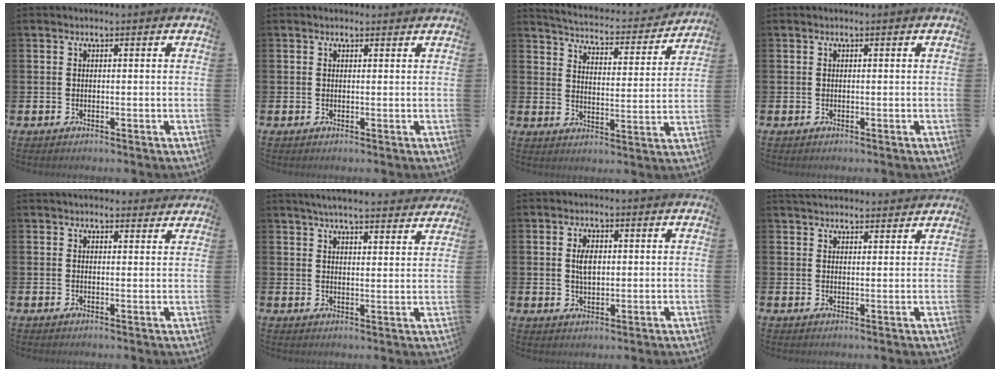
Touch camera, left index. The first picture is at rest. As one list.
[{"total": 0.6, "force": [0.5, 0.3, 0.1], "torque": [0.008, 0.000, 0.006]}, {"total": 4.7, "force": [4.6, 0.5, 0.7], "torque": [-0.039, -0.039, 0.074]}, {"total": 0.0}, {"total": 2.3, "force": [2.2, 0.5, 0.1], "torque": [0.005, -0.010, 0.038]}, {"total": 5.1, "force": [5.0, 0.2, 1.2], "torque": [-0.035, -0.024, 0.089]}, {"total": 3.3, "force": [0.8, 1.8, 2.6], "torque": [-0.038, 0.002, 0.008]}, {"total": 3.2, "force": [3.1, 0.5, 0.2], "torque": [-0.007, -0.013, 0.058]}]